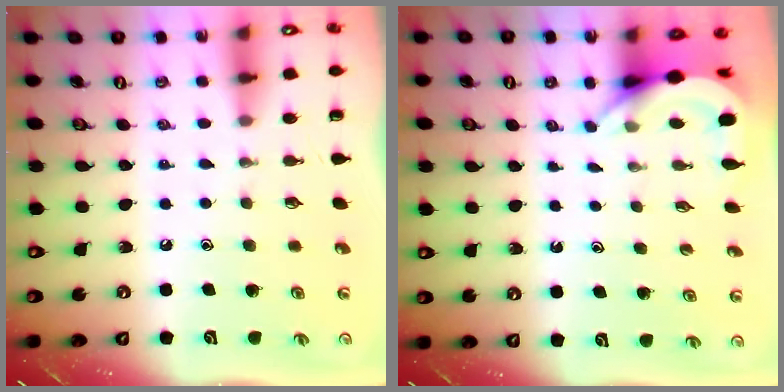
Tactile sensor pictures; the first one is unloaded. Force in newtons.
{"total": 4.8, "press": 4.8, "slide": 0.2}